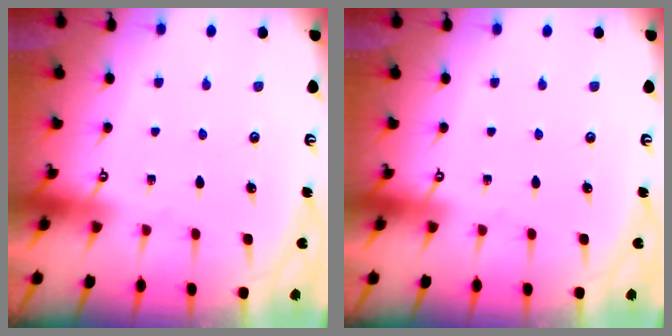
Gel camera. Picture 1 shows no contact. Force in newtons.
{"total": 0.0}